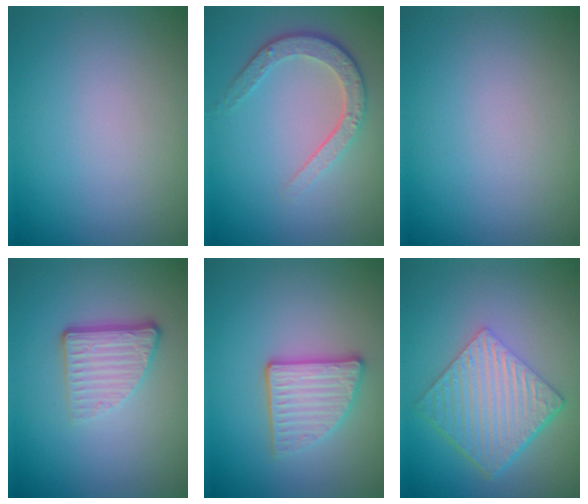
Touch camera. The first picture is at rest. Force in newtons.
{"total": 3.6, "press": 2.8, "slide": 2.2}
{"total": 0.0}
{"total": 3.7, "press": 2.4, "slide": 2.8}
{"total": 3.5, "press": 3.0, "slide": 1.7}
{"total": 6.4, "press": 4.4, "slide": 4.7}